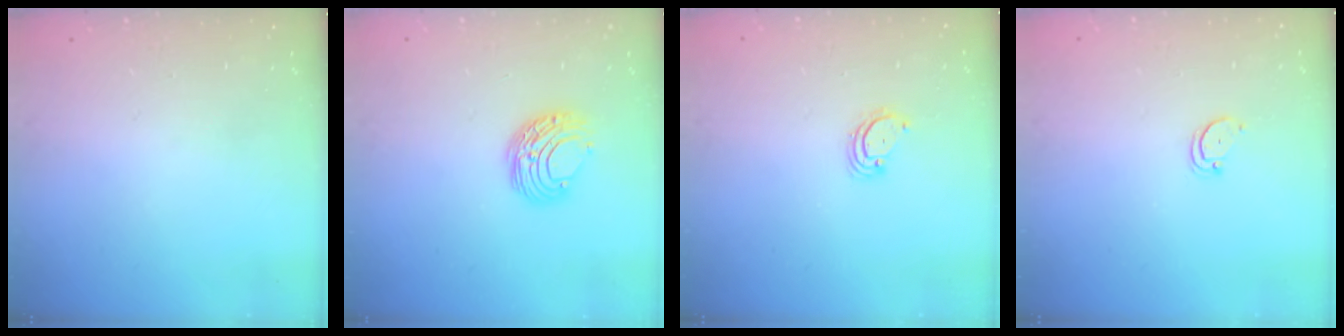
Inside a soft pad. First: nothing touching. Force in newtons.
{"total": 8.5, "press": 8.5, "slide": 0.4}
{"total": 2.8, "press": 2.8, "slide": 0.2}
{"total": 2.7, "press": 2.7, "slide": 0.2}